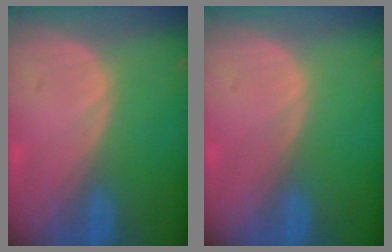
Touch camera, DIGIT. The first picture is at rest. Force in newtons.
{"total": 0.0}